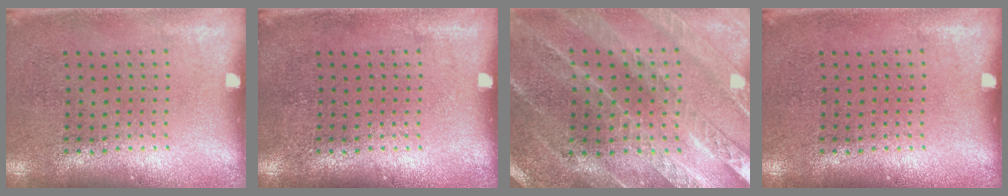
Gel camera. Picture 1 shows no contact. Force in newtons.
{"total": 0.0}
{"total": 2.4, "press": 2.4, "slide": 0.4}
{"total": 0.0}